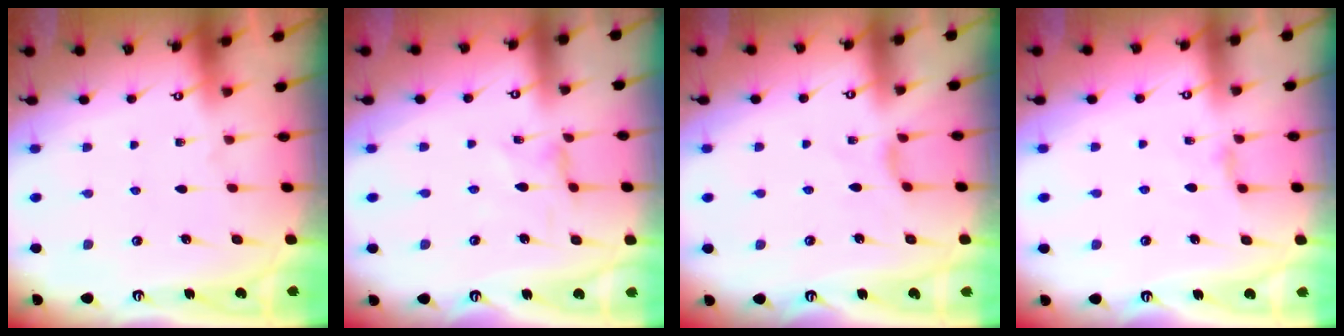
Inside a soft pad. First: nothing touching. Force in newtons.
{"total": 0.7, "press": 0.7, "slide": 0.3}
{"total": 2.3, "press": 2.2, "slide": 0.6}
{"total": 2.4, "press": 2.3, "slide": 0.4}